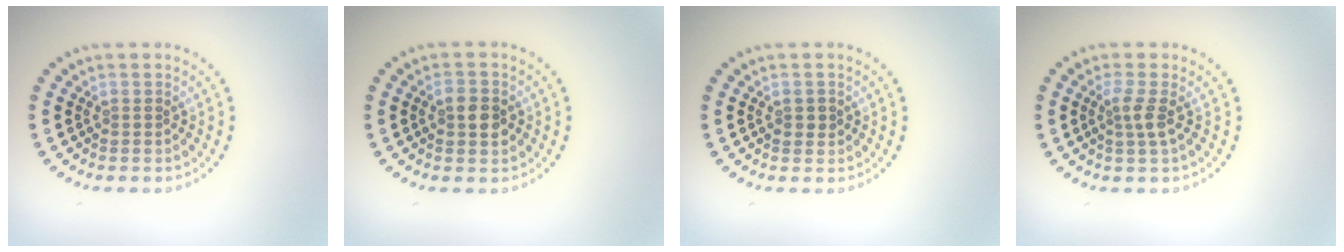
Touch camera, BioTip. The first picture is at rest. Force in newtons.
{"total": 2.6, "press": 2.6, "slide": 0.1}
{"total": 1.2, "press": 1.2, "slide": 0.1}
{"total": 1.8, "press": 1.3, "slide": 1.2}